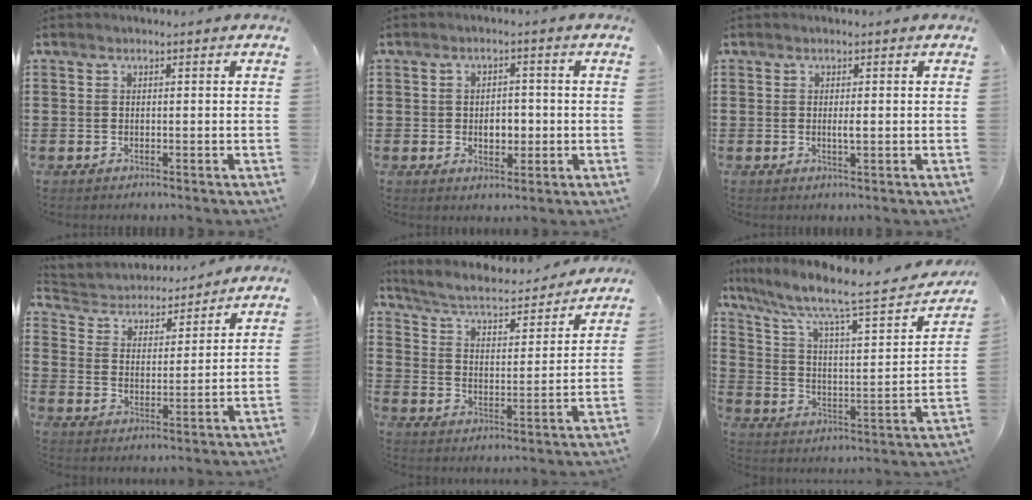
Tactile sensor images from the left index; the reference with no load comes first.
{"total": 4.0, "force": [-0.6, 2.6, 3.1], "torque": [-0.047, 0.000, -0.019]}
{"total": 1.5, "force": [0.0, 0.2, 1.5], "torque": [-0.029, -0.004, 0.000]}
{"total": 4.1, "force": [4.0, 1.0, 0.1], "torque": [-0.029, -0.030, 0.063]}
{"total": 4.9, "force": [4.5, 0.7, 1.9], "torque": [-0.060, -0.034, 0.069]}
{"total": 8.8, "force": [6.7, 1.0, 5.7], "torque": [-0.137, -0.050, 0.104]}